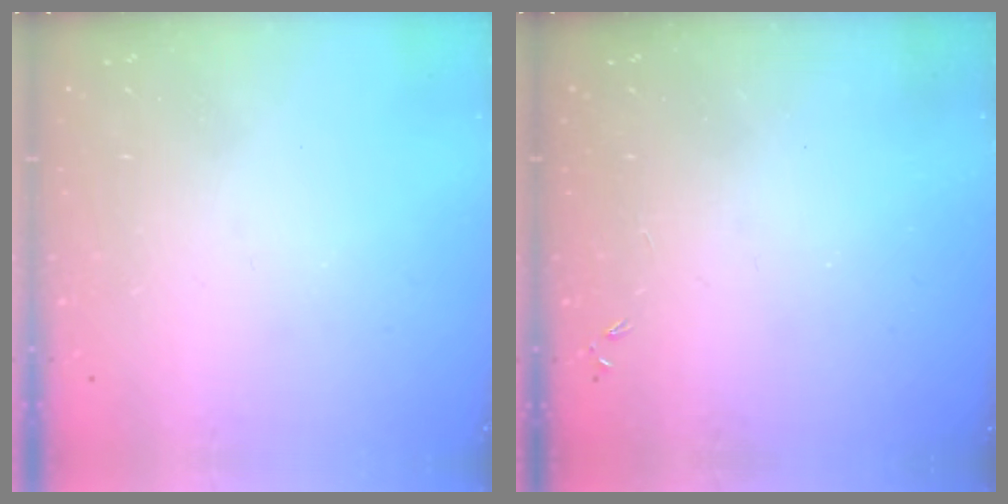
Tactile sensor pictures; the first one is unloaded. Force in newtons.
{"total": 0.0}